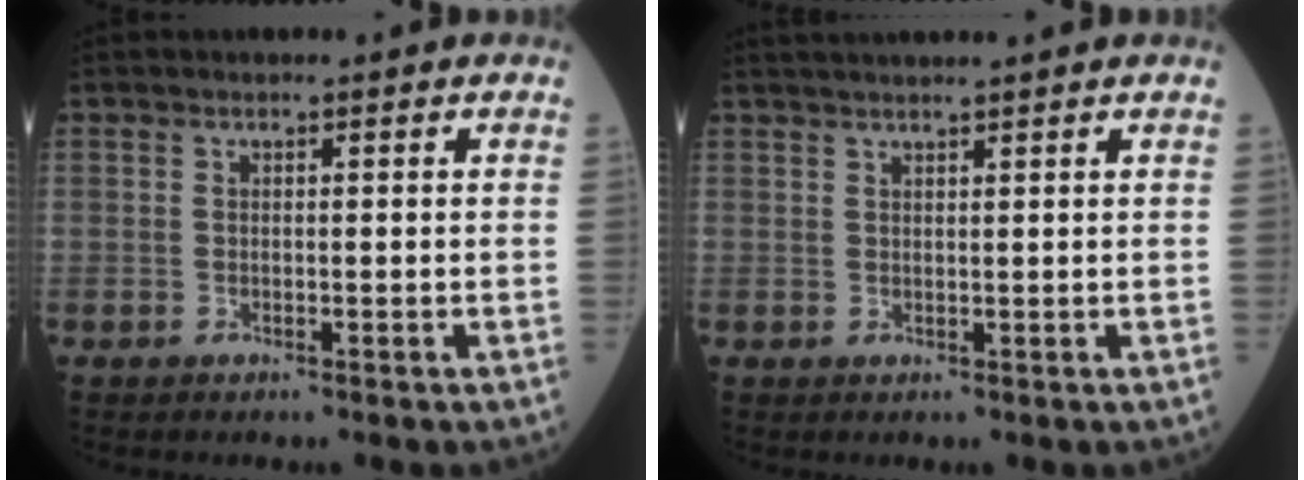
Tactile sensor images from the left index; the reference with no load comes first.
{"total": 6.3, "force": [5.5, -0.7, 3.1], "torque": [-0.044, 0.026, 0.076]}